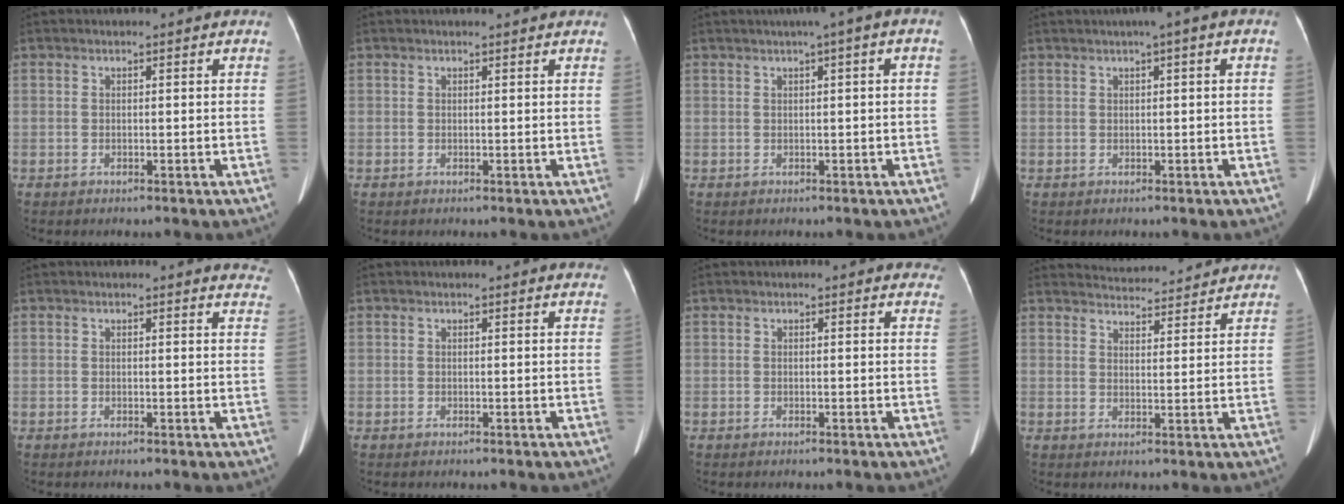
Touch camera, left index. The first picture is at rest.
{"total": 1.5, "force": [1.5, -0.1, 0.3], "torque": [-0.008, 0.008, 0.018]}
{"total": 3.3, "force": [0.8, 0.2, 3.2], "torque": [-0.043, 0.017, 0.010]}
{"total": 2.7, "force": [0.9, 0.0, 2.6], "torque": [-0.040, 0.013, 0.012]}
{"total": 5.2, "force": [5.0, 1.0, 0.4], "torque": [0.020, -0.024, 0.020]}
{"total": 2.7, "force": [2.7, 0.4, 0.4], "torque": [-0.006, -0.004, 0.011]}
{"total": 3.9, "force": [3.5, 1.5, 0.7], "torque": [0.011, -0.004, 0.017]}
{"total": 10.9, "force": [10.7, 1.3, 1.6], "torque": [-0.018, 0.018, 0.133]}